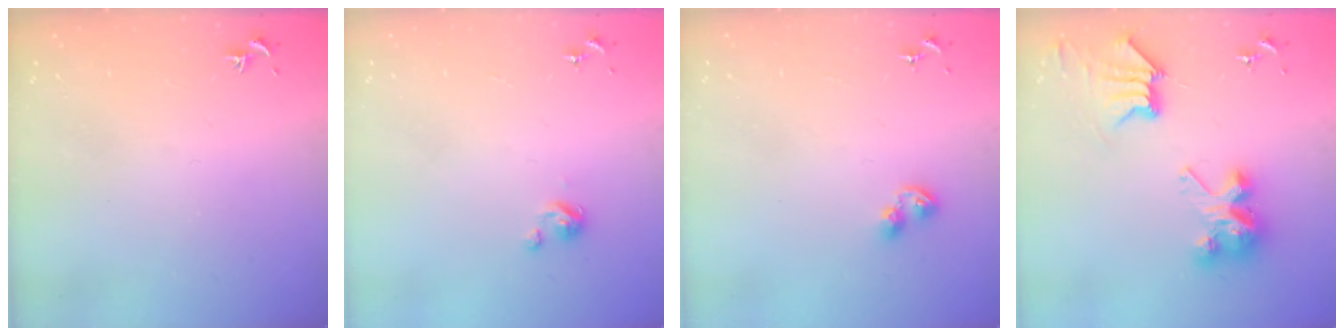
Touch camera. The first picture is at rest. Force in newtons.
{"total": 2.7, "press": 2.7, "slide": 0.3}
{"total": 4.5, "press": 4.4, "slide": 0.7}
{"total": 9.2, "press": 9.2, "slide": 0.7}